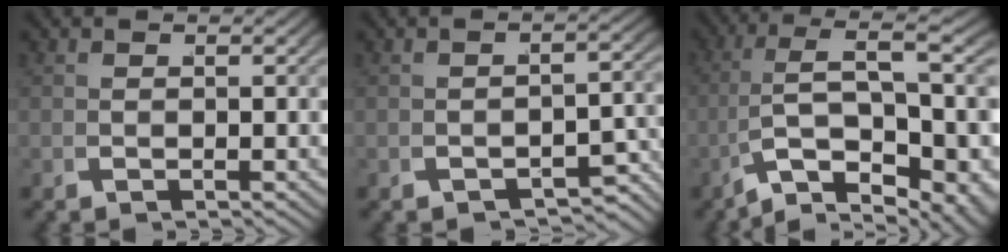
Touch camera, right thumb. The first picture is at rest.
{"total": 2.9, "force": [-2.2, 1.2, 1.4], "torque": [-0.019, -0.006, -0.030]}
{"total": 11.4, "force": [-1.8, 5.8, 9.7], "torque": [-0.195, -0.030, -0.007]}